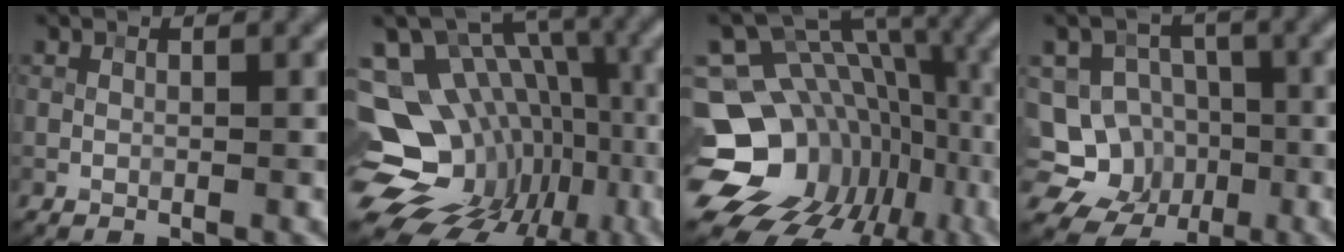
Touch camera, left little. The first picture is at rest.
{"total": 16.5, "force": [-4.1, 13.0, 9.3], "torque": [-0.164, 0.005, -0.044]}
{"total": 18.6, "force": [-5.9, 14.8, 9.6], "torque": [-0.163, 0.000, -0.085]}
{"total": 11.4, "force": [-3.8, 10.2, 3.4], "torque": [-0.077, 0.007, -0.074]}